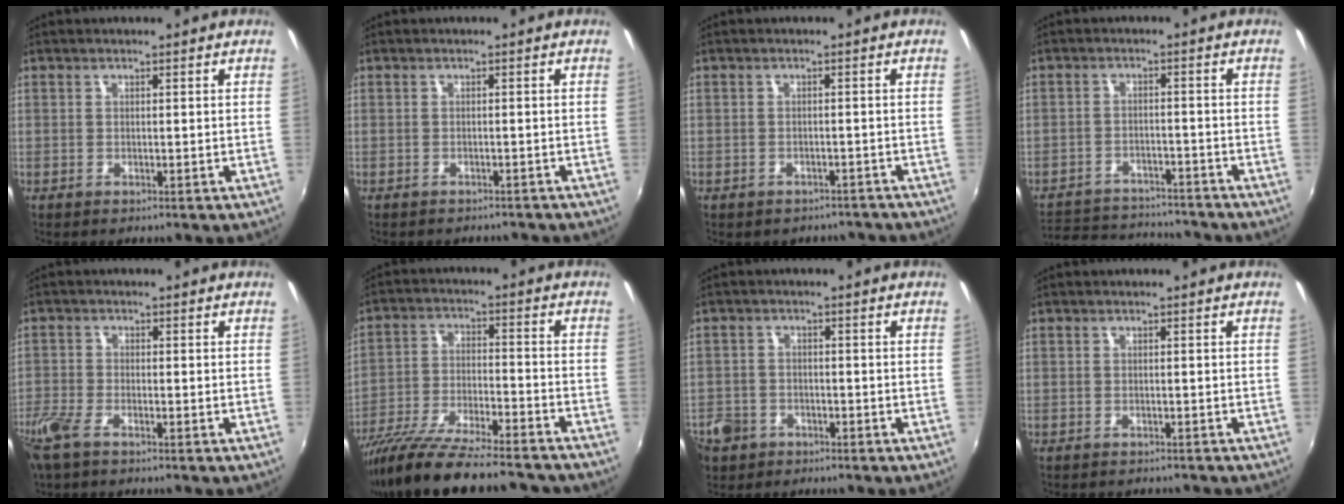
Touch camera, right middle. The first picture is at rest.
{"total": 3.5, "force": [-3.2, 1.1, 1.0], "torque": [-0.022, -0.013, -0.040]}
{"total": 6.2, "force": [-5.3, 2.9, 1.7], "torque": [-0.036, -0.009, -0.058]}
{"total": 14.8, "force": [-13.2, 4.9, 4.5], "torque": [-0.114, 0.009, -0.189]}
{"total": 6.2, "force": [-4.4, 2.3, 3.8], "torque": [-0.102, -0.015, -0.092]}
{"total": 22.0, "force": [-18.7, 3.7, 11.0], "torque": [-0.208, -0.058, -0.293]}
{"total": 8.0, "force": [-4.3, 6.3, 2.4], "torque": [-0.082, 0.009, -0.070]}
{"total": 3.0, "force": [-2.8, 0.8, 0.8], "torque": [-0.023, -0.012, -0.039]}